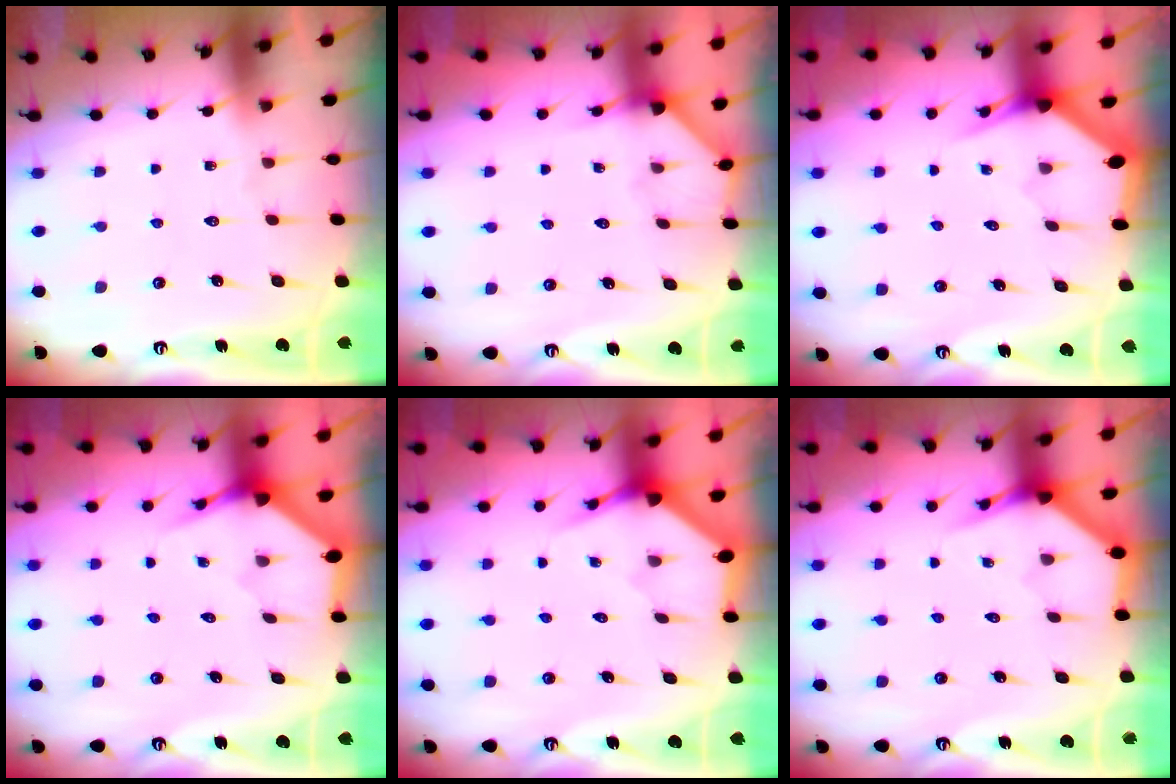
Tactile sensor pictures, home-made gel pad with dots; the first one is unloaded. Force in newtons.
{"total": 2.9, "press": 2.9, "slide": 0.2}
{"total": 3.0, "press": 3.0, "slide": 0.1}
{"total": 3.4, "press": 3.4, "slide": 0.1}
{"total": 3.4, "press": 3.4, "slide": 0.1}
{"total": 3.8, "press": 3.8, "slide": 0.2}